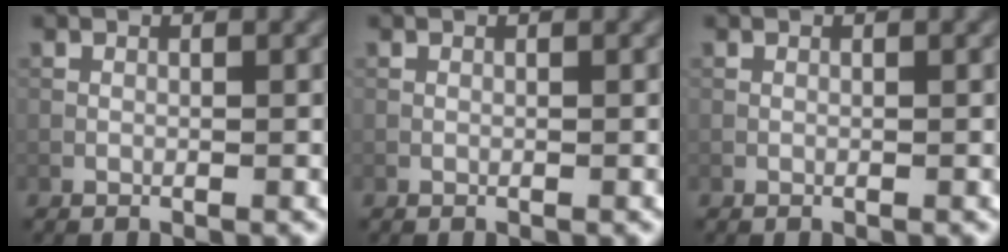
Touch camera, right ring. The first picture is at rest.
{"total": 0.0}
{"total": 0.0}